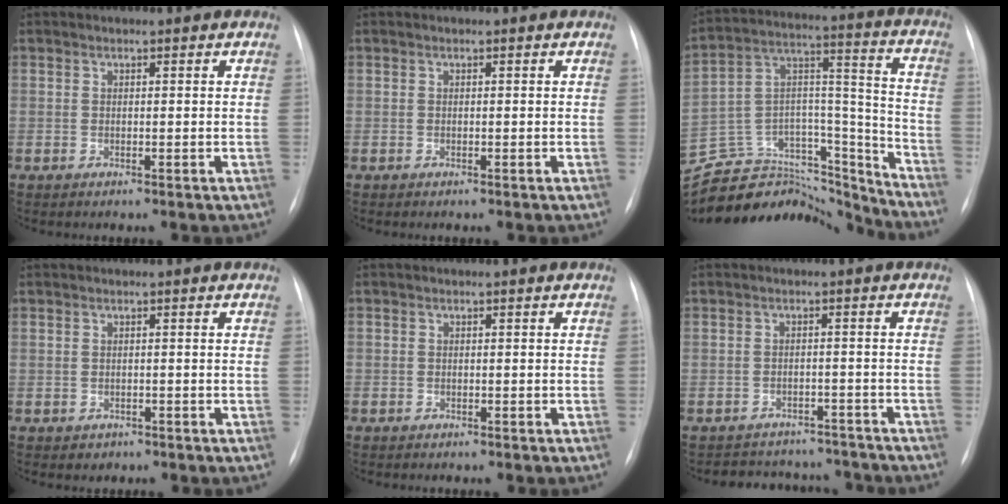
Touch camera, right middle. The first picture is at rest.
{"total": 0.0}
{"total": 26.5, "force": [-24.9, 6.9, 5.8], "torque": [-0.126, 0.040, -0.385]}
{"total": 1.3, "force": [-0.8, 1.0, 0.1], "torque": [-0.004, 0.003, -0.009]}
{"total": 1.0, "force": [-0.7, 0.7, 0.1], "torque": [-0.007, 0.002, -0.009]}
{"total": 10.5, "force": [-9.7, 3.9, 1.2], "torque": [-0.013, 0.022, -0.120]}